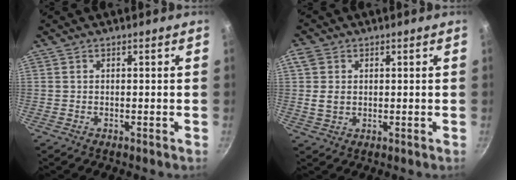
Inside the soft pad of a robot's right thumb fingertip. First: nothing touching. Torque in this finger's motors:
{"motor_torque": [-0.39, 0.47, 0.25, -0.17, 0.27]}